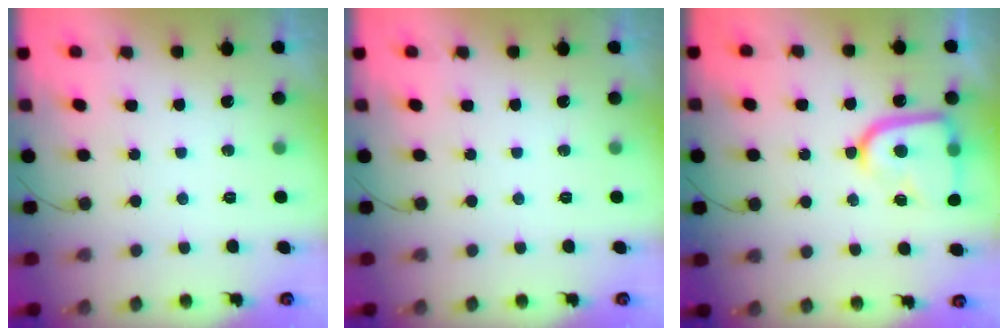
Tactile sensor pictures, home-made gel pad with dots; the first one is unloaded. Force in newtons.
{"total": 0.0}
{"total": 15.2, "press": 15.1, "slide": 1.5}